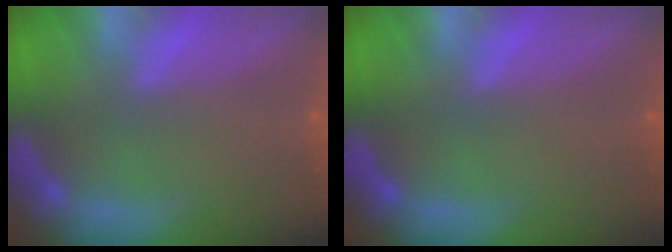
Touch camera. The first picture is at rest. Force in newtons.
{"total": 0.0}